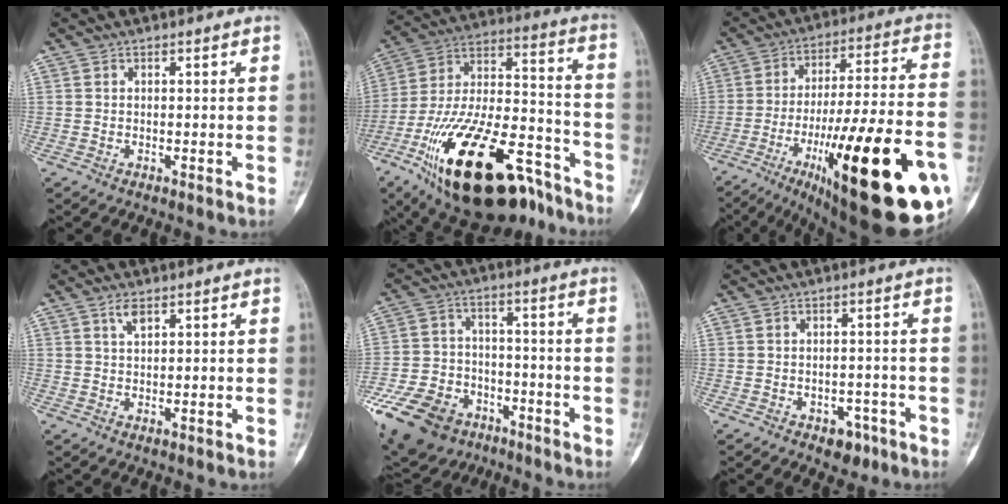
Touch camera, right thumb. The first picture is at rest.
{"total": 31.8, "force": [-18.4, 13.5, 22.2], "torque": [-0.393, 0.065, -0.304]}
{"total": 33.3, "force": [-12.9, 8.0, 29.7], "torque": [-0.394, 0.035, -0.187]}
{"total": 2.6, "force": [1.5, 1.1, 1.9], "torque": [-0.033, -0.004, 0.029]}
{"total": 18.9, "force": [-10.7, 13.0, 8.6], "torque": [-0.178, 0.049, -0.176]}
{"total": 4.3, "force": [-2.4, 2.9, 2.1], "torque": [-0.007, 0.019, -0.027]}